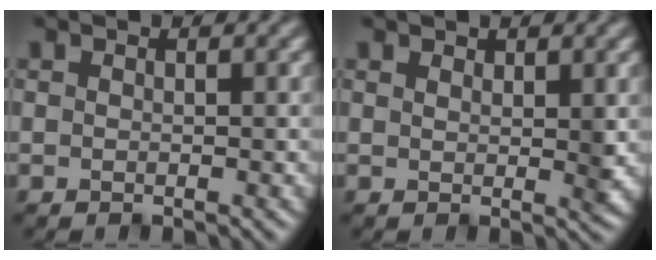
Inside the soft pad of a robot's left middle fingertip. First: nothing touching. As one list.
[{"total": 2.0, "force": [1.6, 0.5, 1.1], "torque": [-0.013, -0.005, 0.031]}]